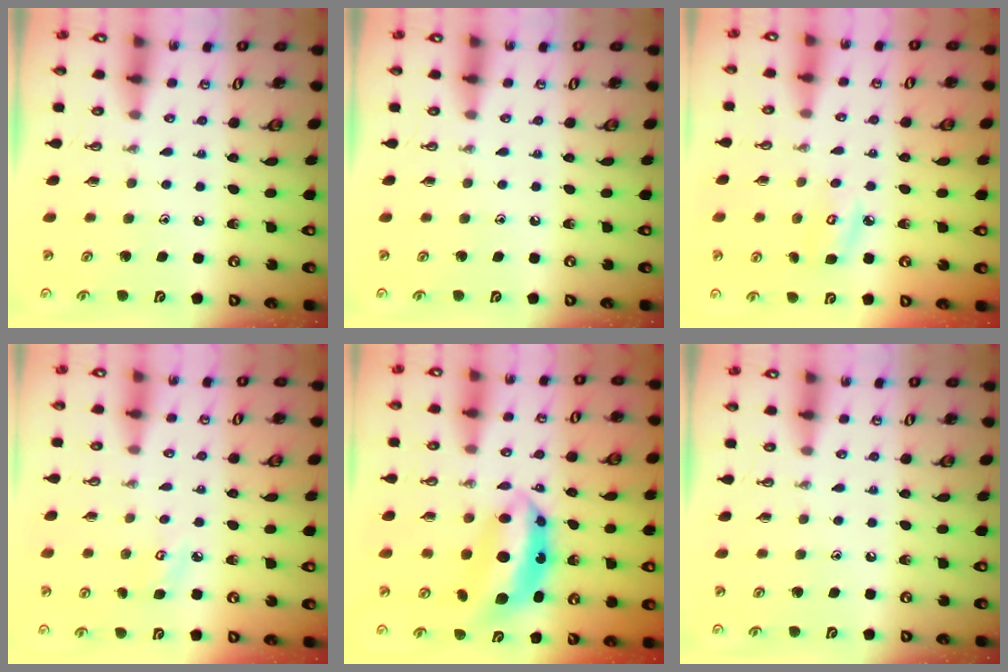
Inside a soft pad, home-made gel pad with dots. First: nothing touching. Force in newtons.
{"total": 0.0}
{"total": 5.4, "press": 5.3, "slide": 0.6}
{"total": 5.1, "press": 5.1, "slide": 0.5}
{"total": 8.7, "press": 8.7, "slide": 0.7}
{"total": 0.0}